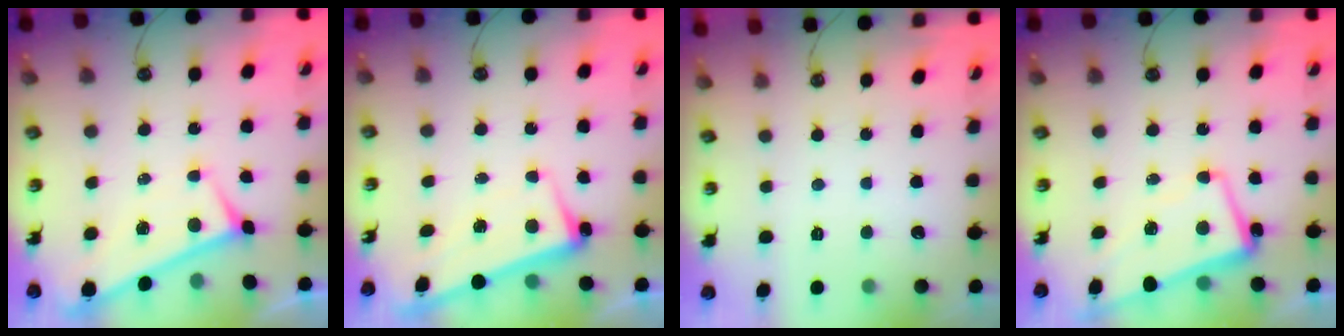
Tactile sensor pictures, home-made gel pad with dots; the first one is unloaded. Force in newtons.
{"total": 2.3, "press": 2.2, "slide": 0.8}
{"total": 0.0}
{"total": 1.1, "press": 0.6, "slide": 0.9}